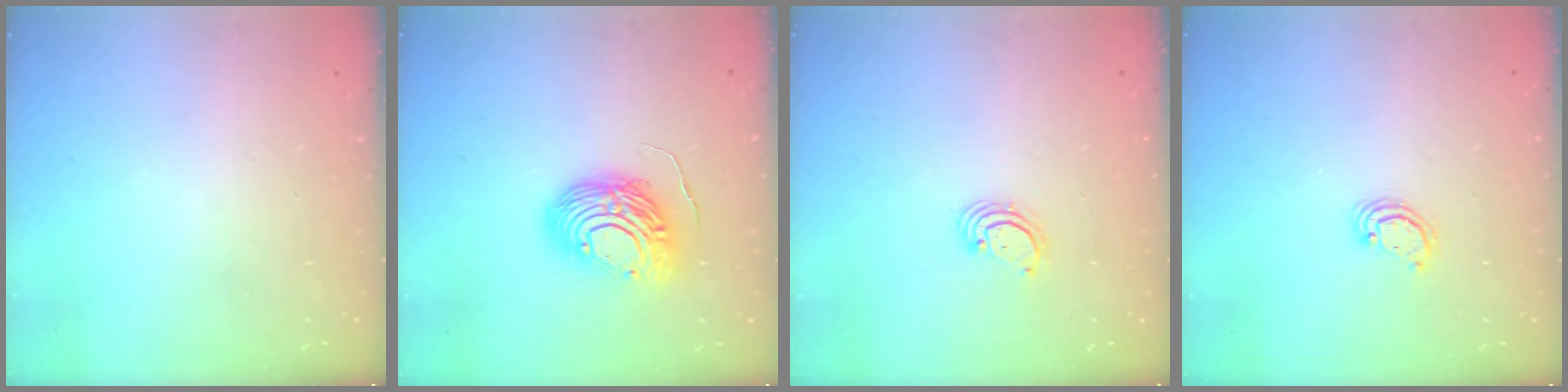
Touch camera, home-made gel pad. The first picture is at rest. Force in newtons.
{"total": 12.6, "press": 12.5, "slide": 1.1}
{"total": 2.5, "press": 2.5, "slide": 0.3}
{"total": 3.0, "press": 2.9, "slide": 0.3}